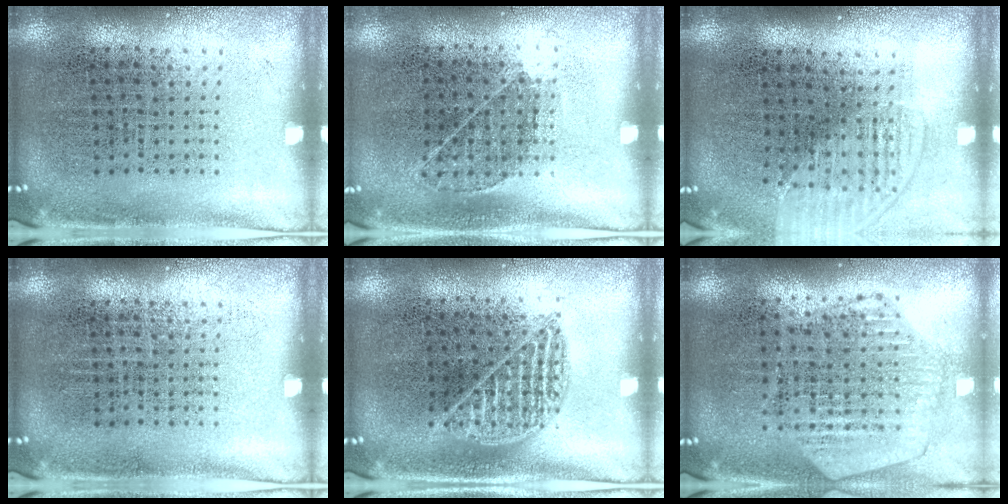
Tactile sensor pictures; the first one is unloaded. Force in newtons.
{"total": 0.8, "press": 0.7, "slide": 0.5}
{"total": 1.4, "press": 1.3, "slide": 0.5}
{"total": 0.0}
{"total": 1.0, "press": 1.0, "slide": 0.1}
{"total": 1.1, "press": 1.1, "slide": 0.1}